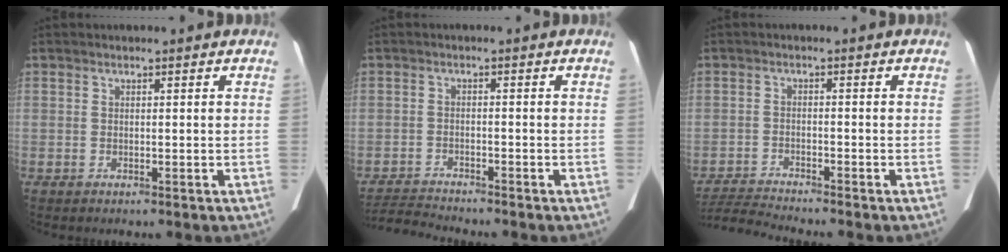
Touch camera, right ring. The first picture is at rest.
{"total": 4.9, "force": [-4.8, -0.8, 0.1], "torque": [-0.010, -0.015, -0.086]}
{"total": 6.0, "force": [-5.7, -1.5, 0.5], "torque": [-0.017, -0.013, -0.105]}